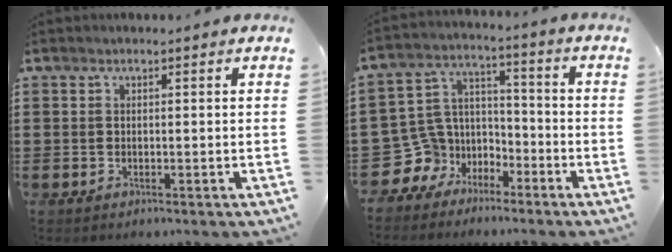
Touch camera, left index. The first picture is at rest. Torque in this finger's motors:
{"motor_torque": [-0.14, 0.26, -0.09, -0.05]}